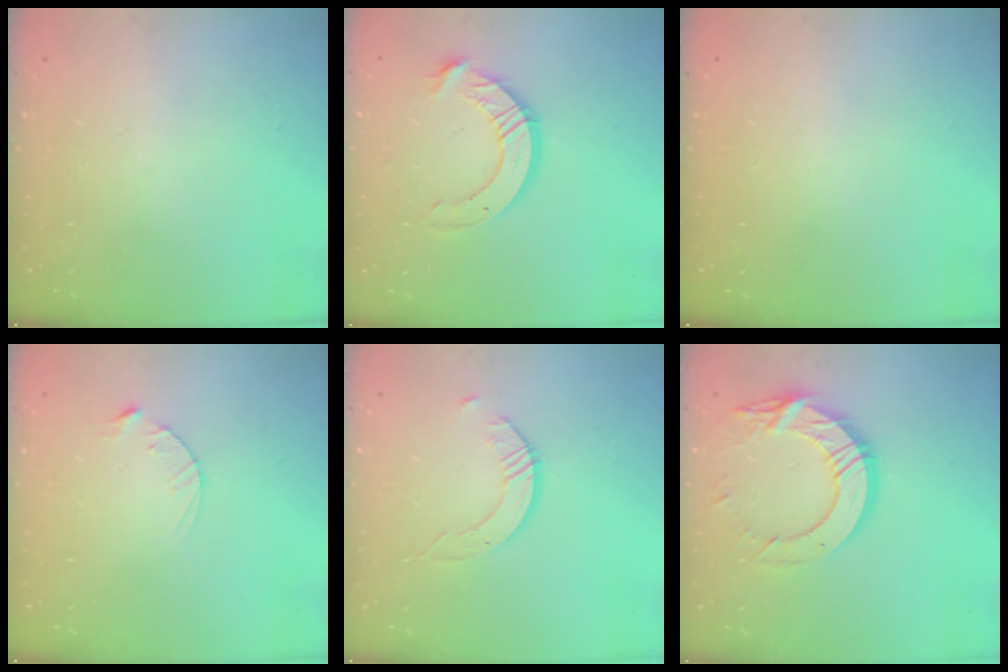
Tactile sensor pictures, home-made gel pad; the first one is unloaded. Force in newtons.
{"total": 10.1, "press": 10.1, "slide": 0.9}
{"total": 0.0}
{"total": 3.5, "press": 3.5, "slide": 0.4}
{"total": 2.4, "press": 2.4, "slide": 0.3}
{"total": 15.2, "press": 15.1, "slide": 1.5}